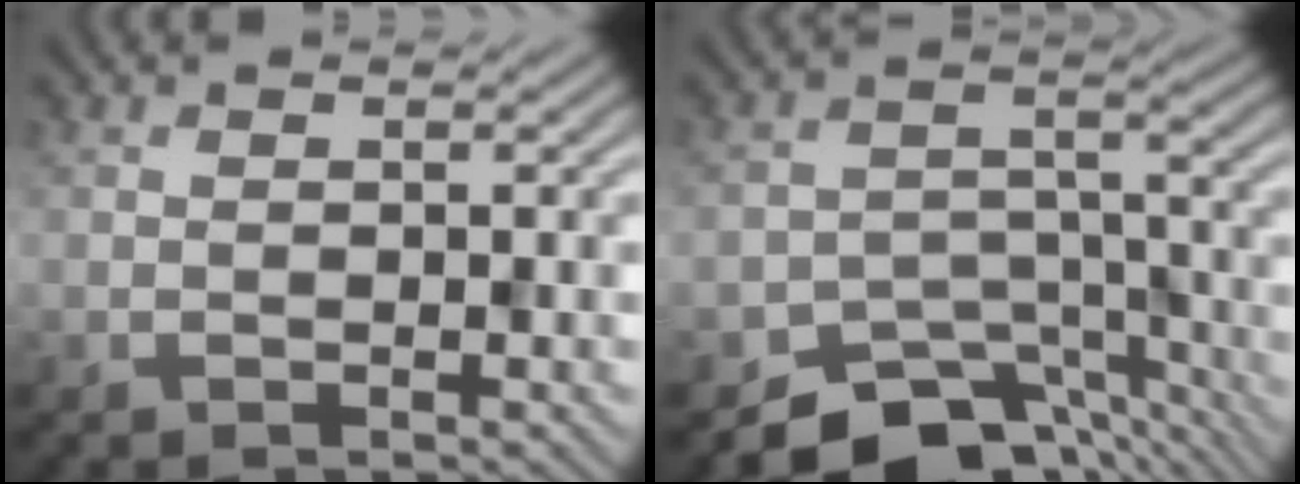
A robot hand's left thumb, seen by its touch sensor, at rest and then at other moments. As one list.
[{"total": 9.1, "force": [-7.4, 4.4, 3.0], "torque": [-0.039, -0.012, -0.116]}]